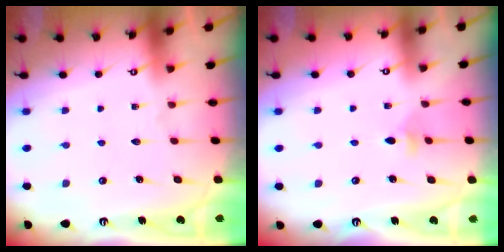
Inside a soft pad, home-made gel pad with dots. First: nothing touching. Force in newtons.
{"total": 3.7, "press": 3.6, "slide": 0.9}